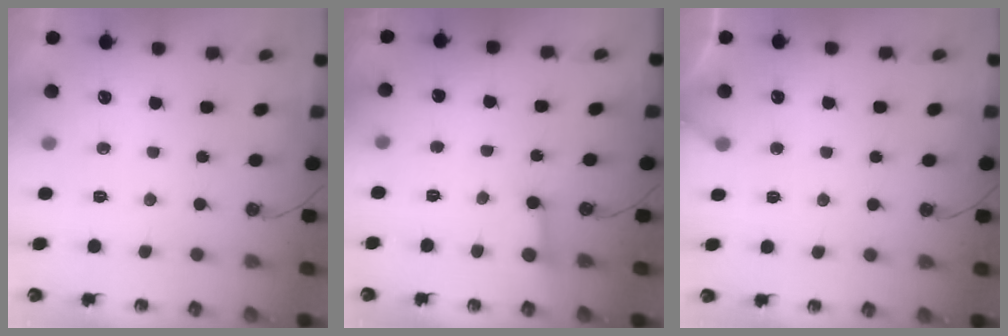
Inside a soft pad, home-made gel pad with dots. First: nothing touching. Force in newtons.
{"total": 3.2, "press": 3.1, "slide": 0.2}
{"total": 3.4, "press": 3.4, "slide": 0.2}